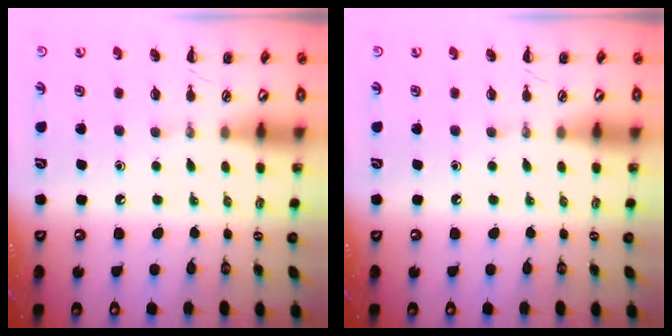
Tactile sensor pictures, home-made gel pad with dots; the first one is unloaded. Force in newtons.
{"total": 0.0}